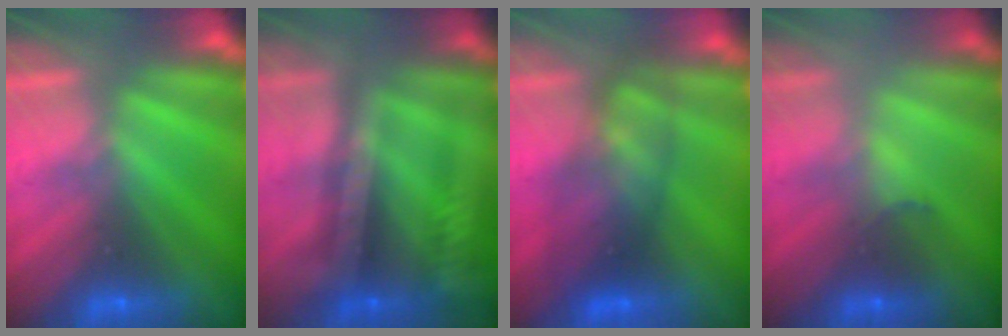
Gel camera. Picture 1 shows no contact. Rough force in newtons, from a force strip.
{"total": 2.4}
{"total": 5.5}
{"total": 2.1}